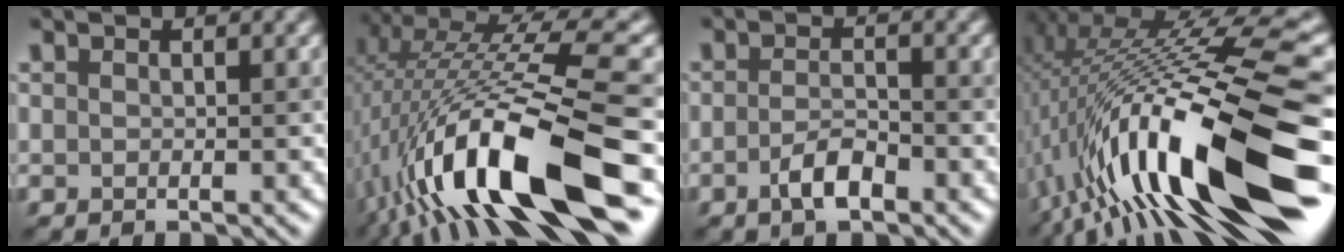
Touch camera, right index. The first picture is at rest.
{"total": 14.4, "force": [-4.2, 3.7, 13.3], "torque": [-0.243, 0.007, -0.063]}
{"total": 2.7, "force": [-1.4, 0.9, 2.1], "torque": [-0.043, 0.002, -0.031]}
{"total": 17.6, "force": [-3.8, 3.9, 16.7], "torque": [-0.274, 0.032, -0.077]}